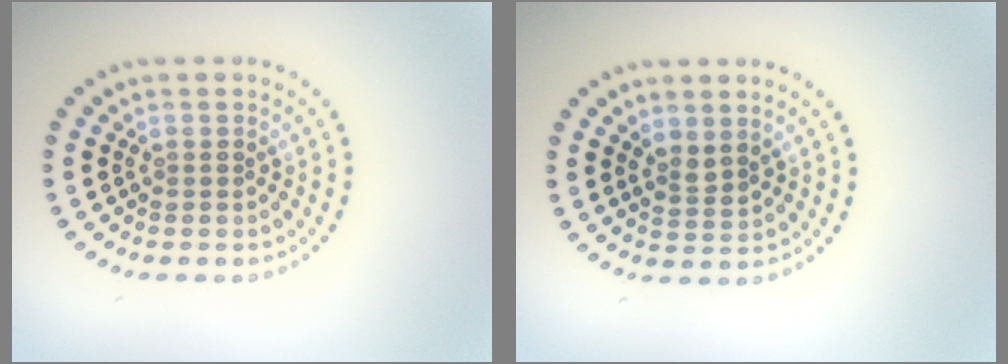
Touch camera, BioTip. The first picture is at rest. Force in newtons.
{"total": 1.5, "press": 1.2, "slide": 0.9}